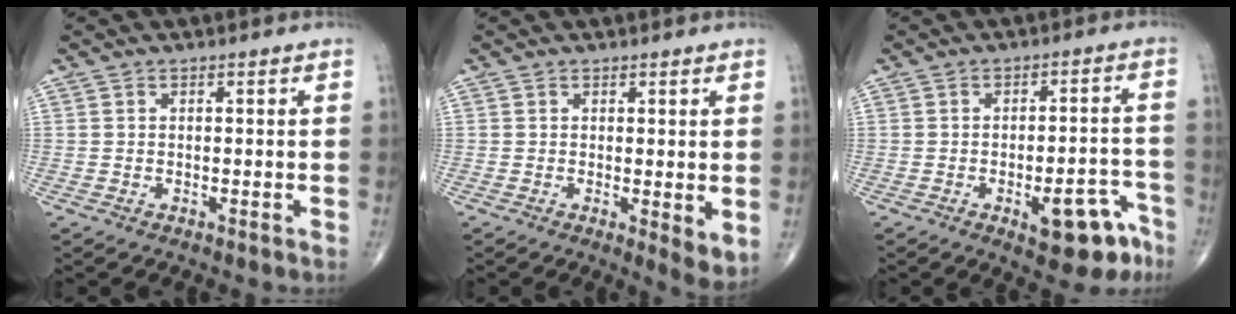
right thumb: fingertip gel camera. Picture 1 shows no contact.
{"total": 4.3, "force": [0.4, 1.4, 4.1], "torque": [-0.058, -0.017, 0.008]}
{"total": 10.7, "force": [-5.7, 4.3, 8.0], "torque": [-0.079, 0.039, -0.068]}